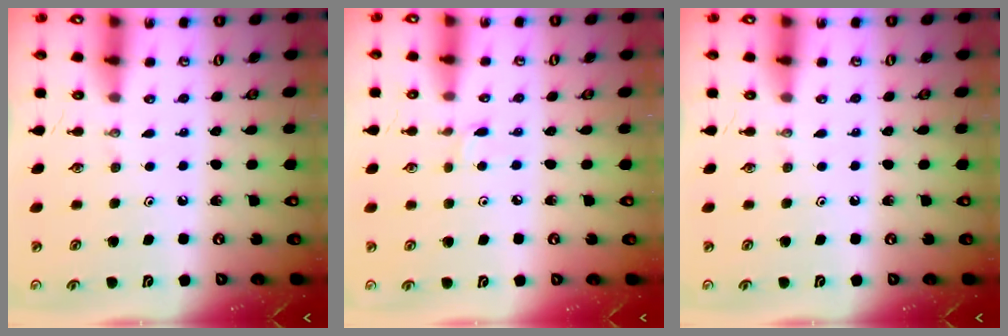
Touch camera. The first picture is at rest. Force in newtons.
{"total": 1.6, "press": 1.5, "slide": 0.2}
{"total": 0.0}